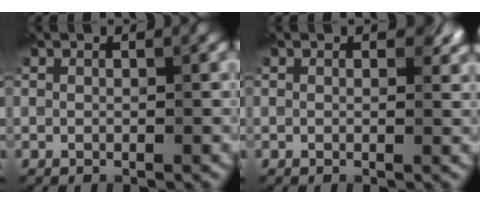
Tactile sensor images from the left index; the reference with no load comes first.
{"total": 1.5, "force": [0.6, 1.0, 1.0], "torque": [-0.007, -0.003, 0.004]}